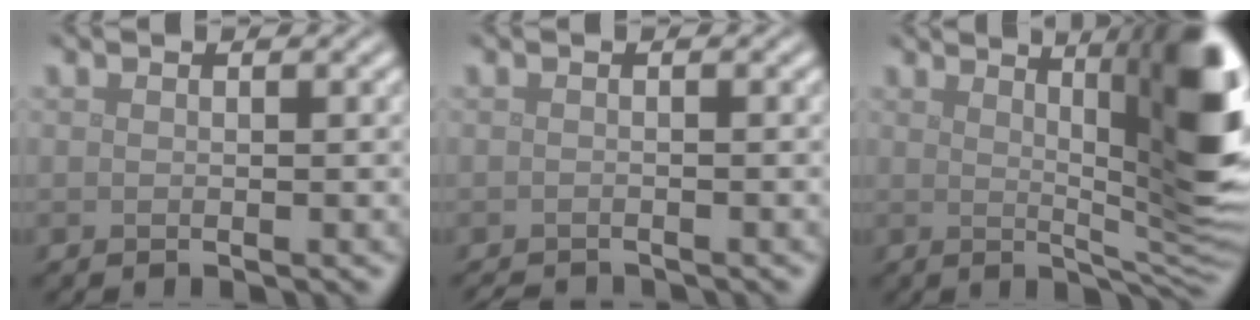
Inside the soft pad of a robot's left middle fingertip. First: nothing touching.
{"total": 1.9, "force": [-1.9, 0.2, 0.4], "torque": [-0.001, -0.010, -0.031]}
{"total": 13.8, "force": [3.8, 3.7, 12.7], "torque": [-0.133, 0.012, 0.053]}